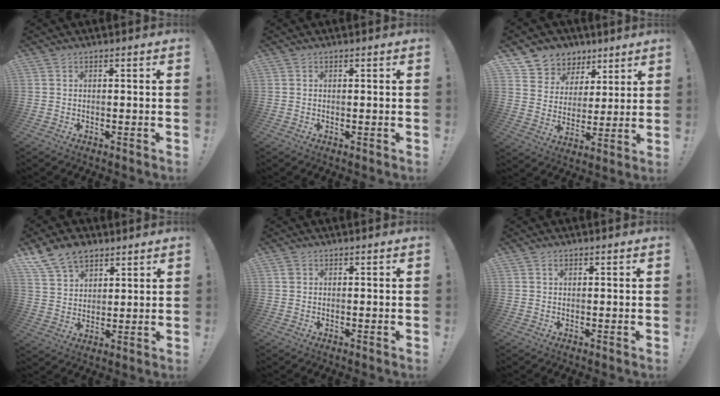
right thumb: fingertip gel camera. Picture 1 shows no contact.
{"total": 0.0}
{"total": 8.5, "force": [4.8, 6.9, 1.5], "torque": [-0.018, -0.043, 0.098]}
{"total": 11.3, "force": [7.9, 7.0, 4.0], "torque": [-0.075, -0.042, 0.157]}
{"total": 1.2, "force": [0.6, 1.0, 0.3], "torque": [0.001, 0.000, 0.009]}
{"total": 0.7, "force": [0.5, 0.4, 0.4], "torque": [0.000, -0.002, 0.008]}